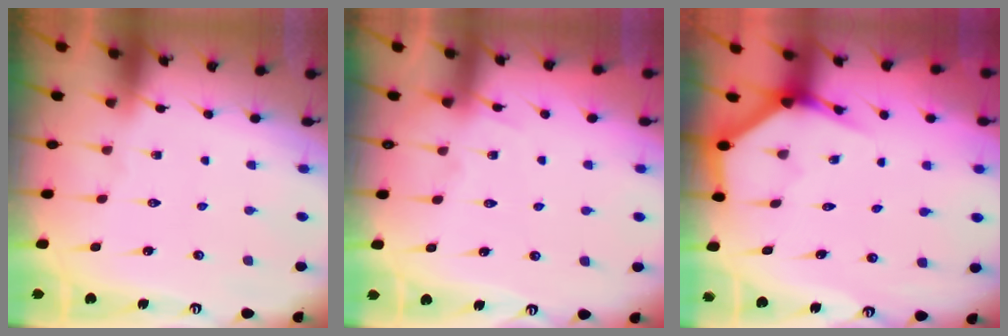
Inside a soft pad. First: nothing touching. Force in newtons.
{"total": 6.4, "press": 6.4, "slide": 0.8}
{"total": 3.8, "press": 3.8, "slide": 0.2}